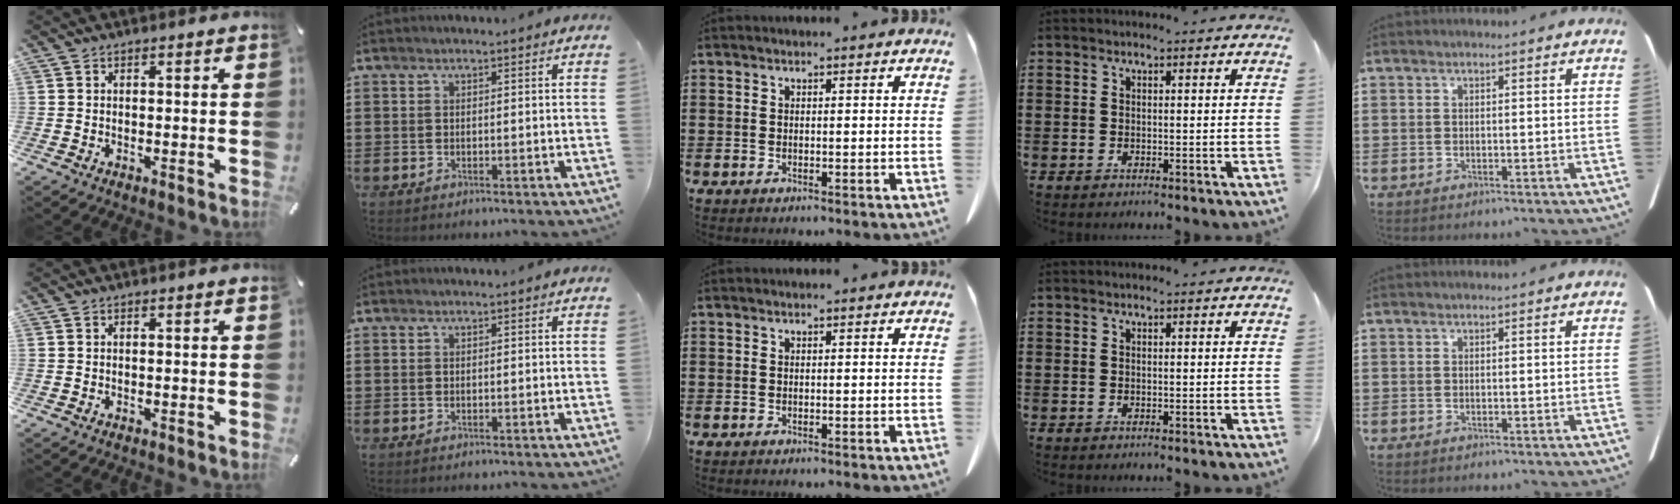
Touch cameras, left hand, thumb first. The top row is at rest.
{}